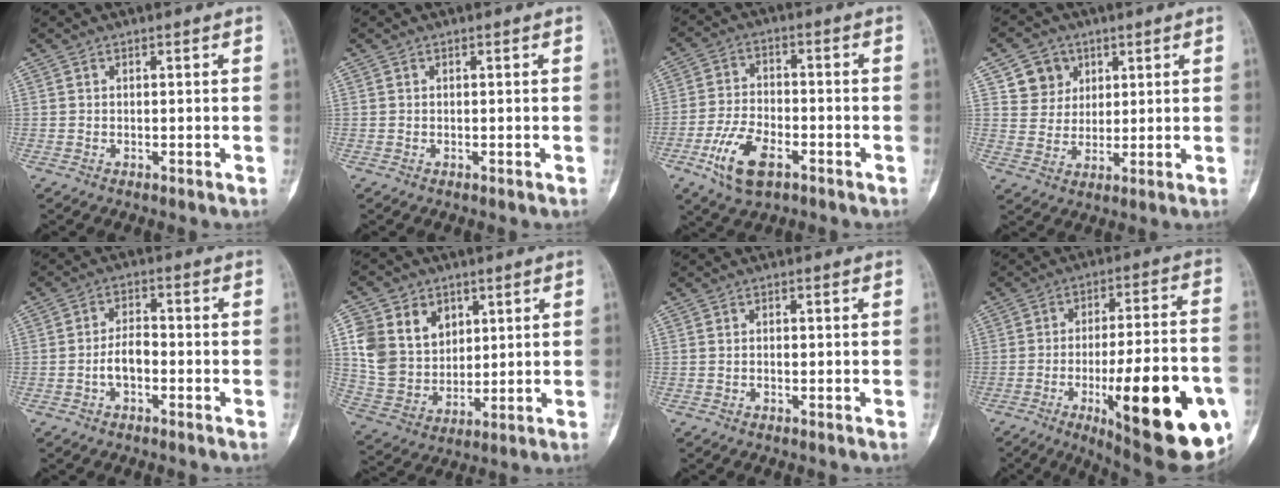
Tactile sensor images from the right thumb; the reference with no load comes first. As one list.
[{"total": 0.0}, {"total": 10.0, "force": [-4.6, 5.1, 7.2], "torque": [-0.137, 0.015, -0.084]}, {"total": 7.2, "force": [3.5, 6.1, 1.5], "torque": [0.006, -0.017, 0.066]}, {"total": 4.4, "force": [-1.4, 2.5, 3.4], "torque": [-0.051, 0.021, -0.031]}, {"total": 14.6, "force": [5.0, 11.7, 7.1], "torque": [-0.106, -0.011, 0.109]}, {"total": 0.6, "force": [0.0, 0.4, 0.5], "torque": [-0.008, 0.002, -0.001]}, {"total": 27.3, "force": [-9.0, 7.6, 24.6], "torque": [-0.299, 0.013, -0.114]}]